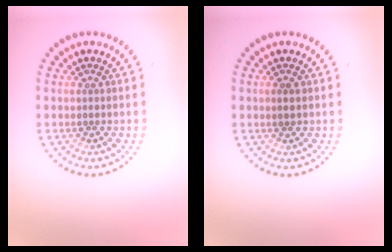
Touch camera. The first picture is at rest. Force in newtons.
{"total": 0.9, "press": 0.9, "slide": 0.0}